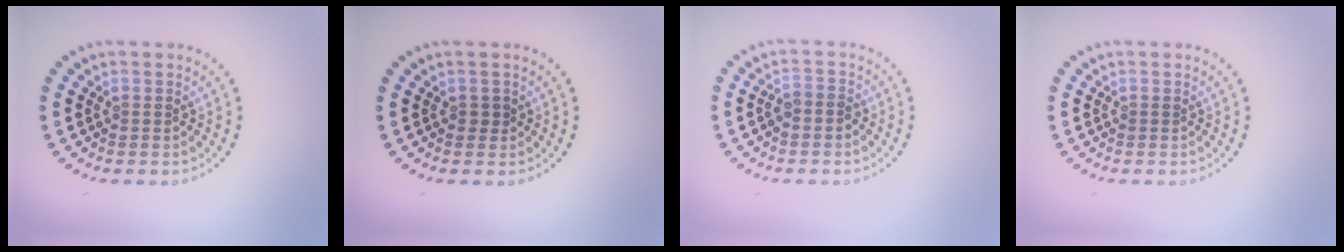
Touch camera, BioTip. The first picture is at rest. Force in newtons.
{"total": 0.7, "press": 0.7, "slide": 0.2}
{"total": 1.1, "press": 0.9, "slide": 0.7}
{"total": 0.0}